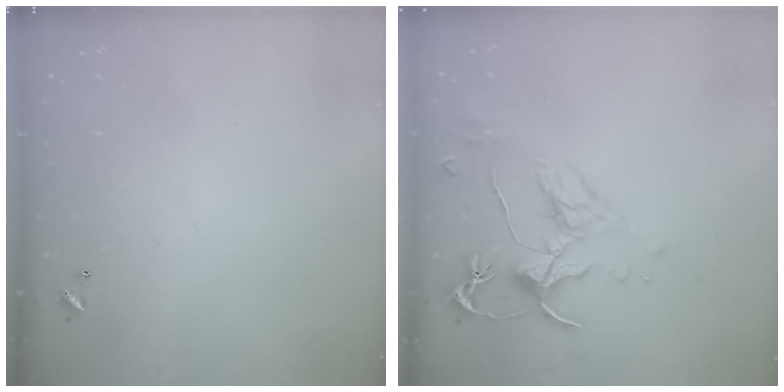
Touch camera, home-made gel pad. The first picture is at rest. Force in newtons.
{"total": 1.6, "press": 1.4, "slide": 0.7}